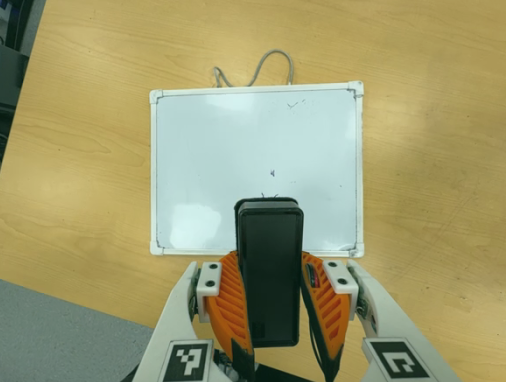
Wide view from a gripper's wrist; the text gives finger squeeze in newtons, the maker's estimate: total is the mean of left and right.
{"total": 8.1, "left": 6.6, "right": 9.7}